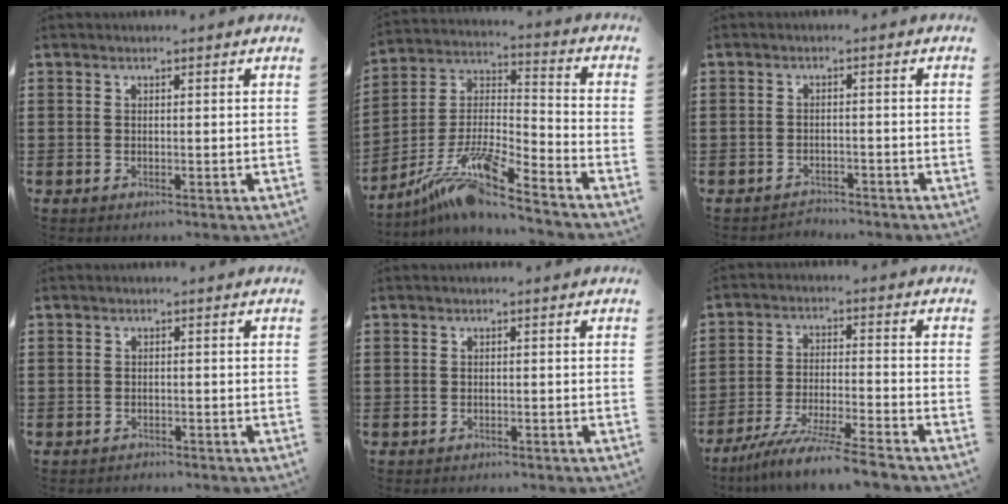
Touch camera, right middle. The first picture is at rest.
{"total": 12.1, "force": [-9.4, 0.8, 7.6], "torque": [-0.169, -0.004, -0.190]}
{"total": 2.1, "force": [-2.1, 0.4, -0.2], "torque": [-0.003, 0.002, -0.048]}
{"total": 1.0, "force": [-0.9, 0.3, -0.1], "torque": [0.001, 0.003, -0.022]}
{"total": 0.7, "force": [-0.6, 0.3, -0.1], "torque": [0.001, 0.002, -0.014]}
{"total": 8.1, "force": [-7.2, -0.9, 3.5], "torque": [-0.073, -0.015, -0.141]}